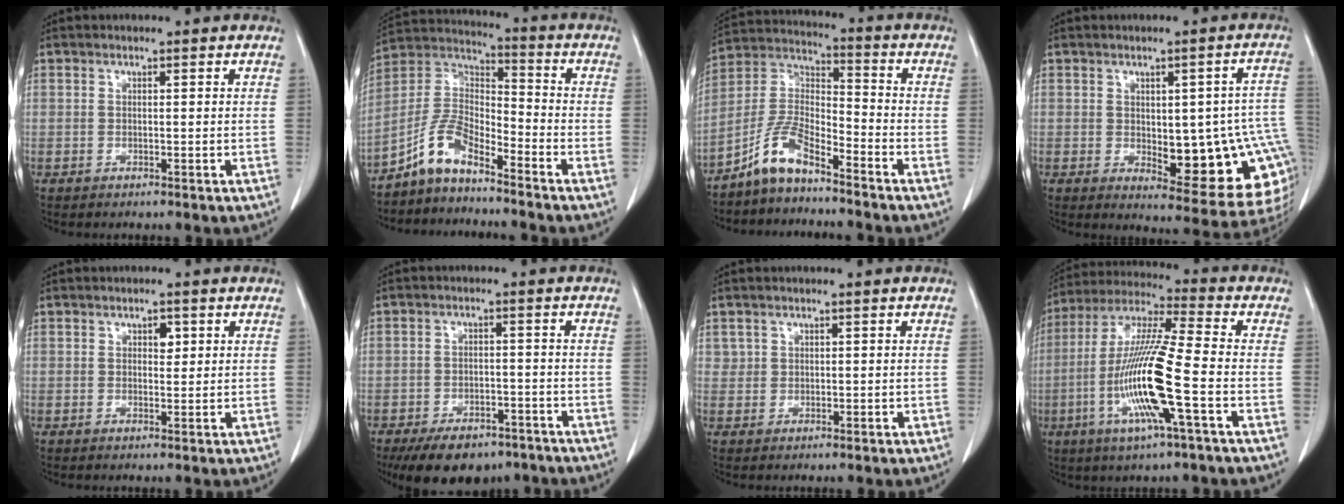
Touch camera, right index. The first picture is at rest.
{"total": 8.2, "force": [-6.3, 2.7, 4.4], "torque": [-0.105, 0.023, -0.129]}
{"total": 8.3, "force": [-6.4, 2.2, 4.8], "torque": [-0.113, 0.013, -0.132]}
{"total": 17.8, "force": [-2.1, 6.0, 16.7], "torque": [-0.137, 0.018, -0.001]}
{"total": 1.7, "force": [0.7, 1.0, 1.2], "torque": [-0.015, -0.001, 0.009]}
{"total": 11.5, "force": [-8.5, 5.9, 5.1], "torque": [-0.080, 0.000, -0.124]}
{"total": 1.2, "force": [0.6, 1.1, 0.1], "torque": [0.006, 0.004, 0.009]}
{"total": 15.6, "force": [-4.3, 0.3, 15.0], "torque": [-0.309, -0.011, -0.090]}